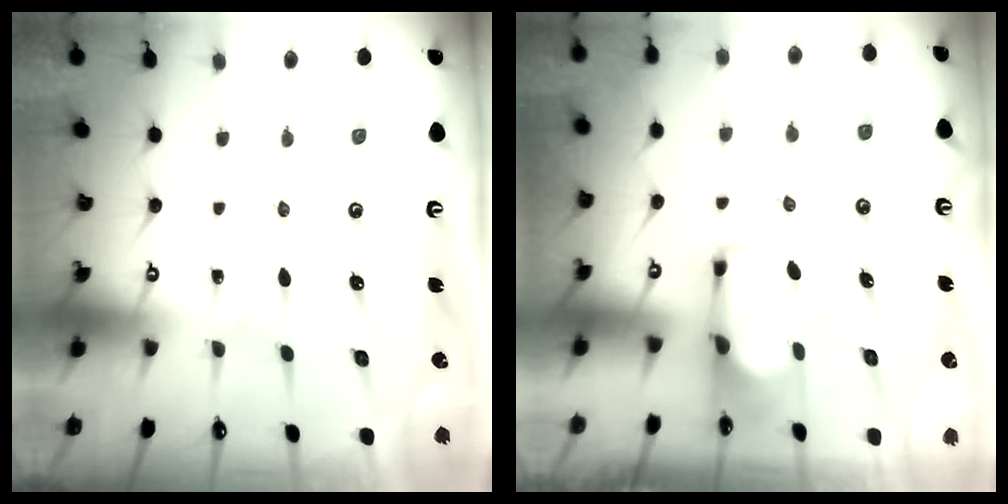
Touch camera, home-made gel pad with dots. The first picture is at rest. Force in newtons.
{"total": 1.7, "press": 1.6, "slide": 0.6}